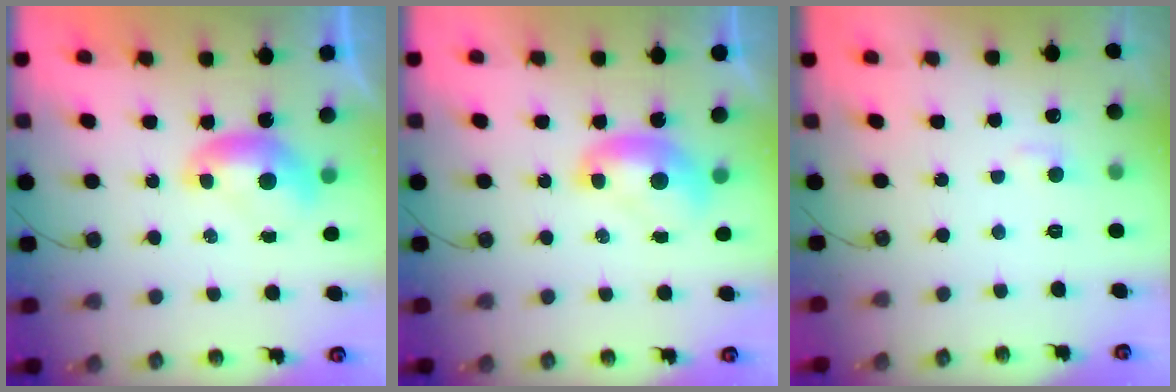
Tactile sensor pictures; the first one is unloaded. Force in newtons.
{"total": 1.6, "press": 1.6, "slide": 0.3}
{"total": 2.7, "press": 2.6, "slide": 0.5}